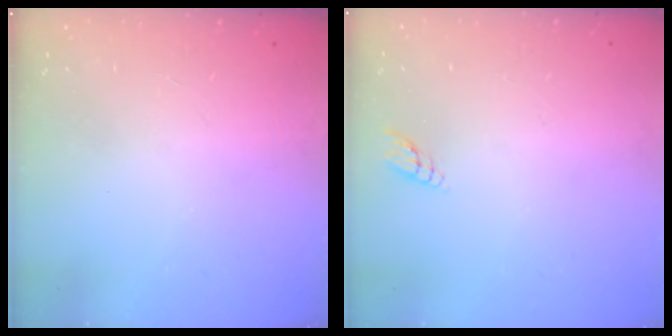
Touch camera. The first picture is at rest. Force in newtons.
{"total": 2.9, "press": 2.9, "slide": 0.3}